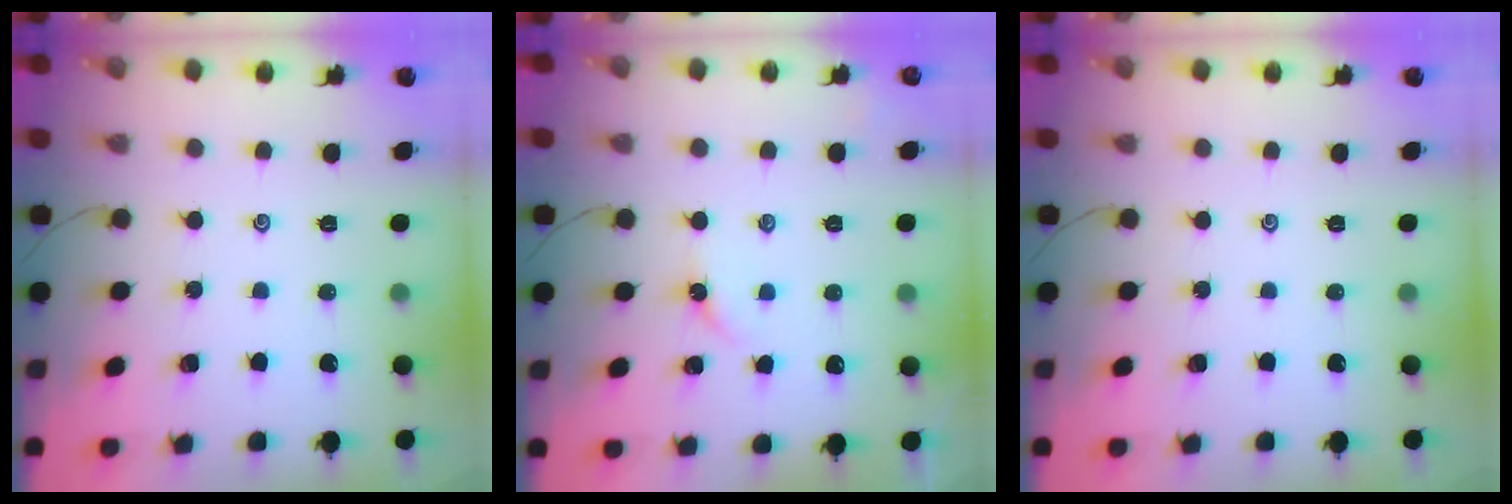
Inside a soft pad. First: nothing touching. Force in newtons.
{"total": 3.5, "press": 3.4, "slide": 0.6}
{"total": 0.0}